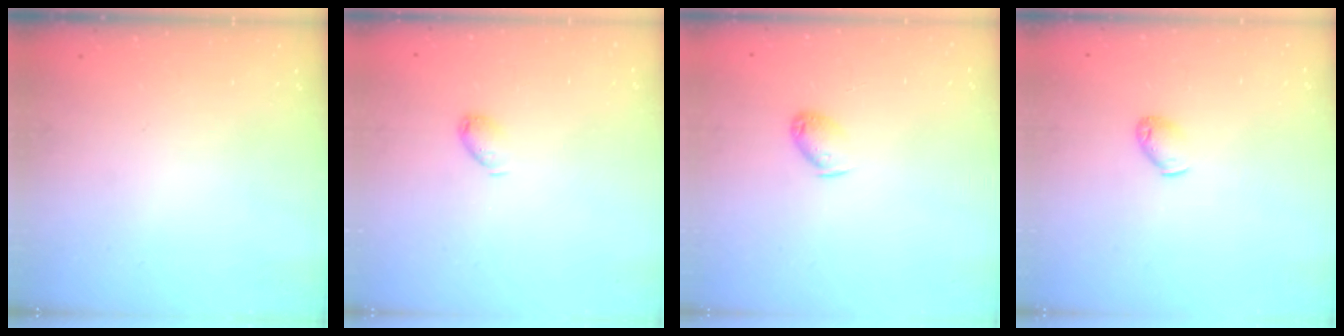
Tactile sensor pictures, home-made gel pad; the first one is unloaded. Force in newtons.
{"total": 4.5, "press": 4.4, "slide": 0.8}
{"total": 6.5, "press": 6.4, "slide": 1.3}
{"total": 4.1, "press": 4.0, "slide": 0.6}